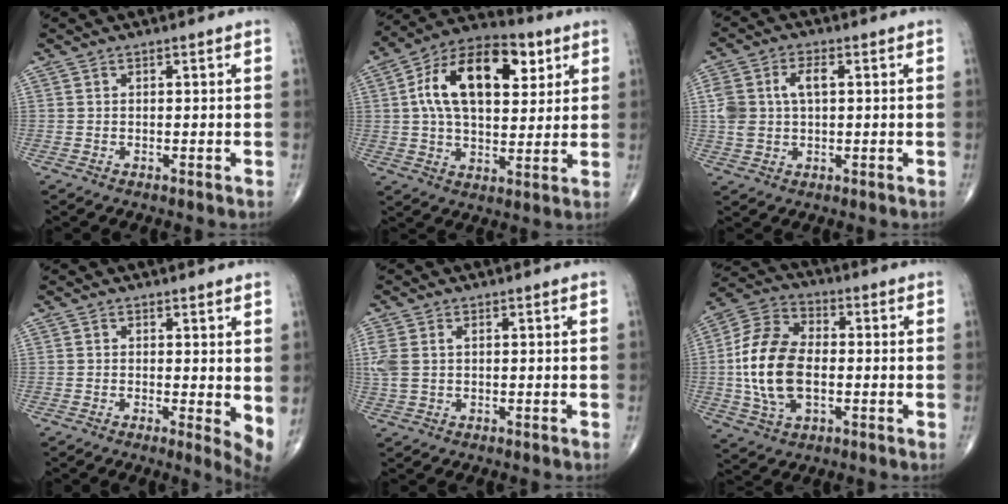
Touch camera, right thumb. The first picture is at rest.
{"total": 19.3, "force": [5.6, 10.8, 15.0], "torque": [-0.224, 0.006, 0.085]}
{"total": 7.1, "force": [1.2, 4.2, 5.6], "torque": [-0.120, 0.014, 0.025]}
{"total": 4.2, "force": [0.7, 1.2, 3.9], "torque": [-0.054, -0.013, 0.008]}
{"total": 5.2, "force": [0.8, 3.3, 3.9], "torque": [-0.126, 0.014, 0.021]}
{"total": 15.8, "force": [-1.1, 9.3, 12.8], "torque": [-0.255, 0.017, -0.021]}